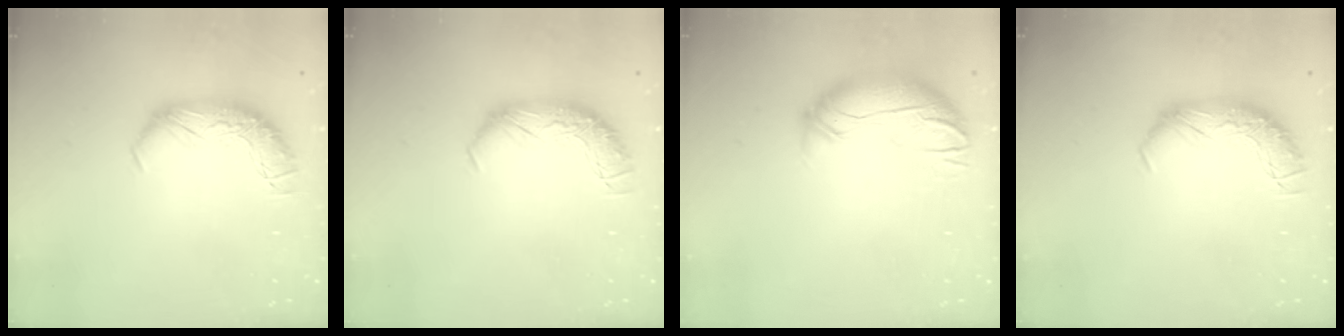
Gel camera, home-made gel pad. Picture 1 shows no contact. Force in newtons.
{"total": 0.0}
{"total": 3.4, "press": 2.1, "slide": 2.6}
{"total": 0.0}